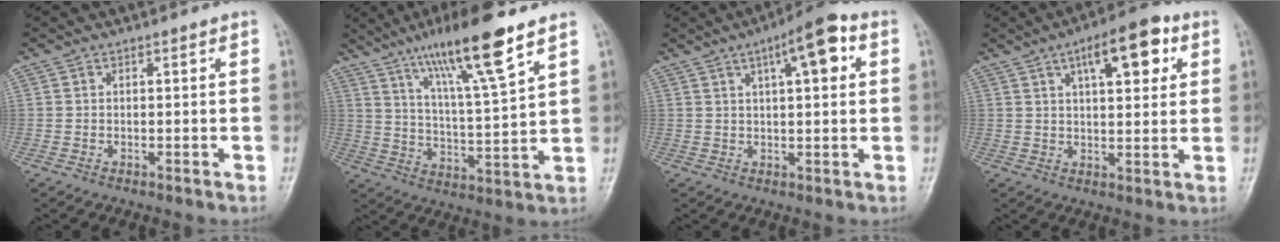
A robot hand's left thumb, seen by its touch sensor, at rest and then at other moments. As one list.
[{"total": 15.5, "force": [10.0, 1.9, 11.7], "torque": [-0.199, -0.046, 0.178]}, {"total": 9.8, "force": [3.8, 3.0, 8.5], "torque": [-0.116, 0.010, 0.051]}, {"total": 11.6, "force": [5.0, 4.6, 9.4], "torque": [-0.113, -0.002, 0.069]}]